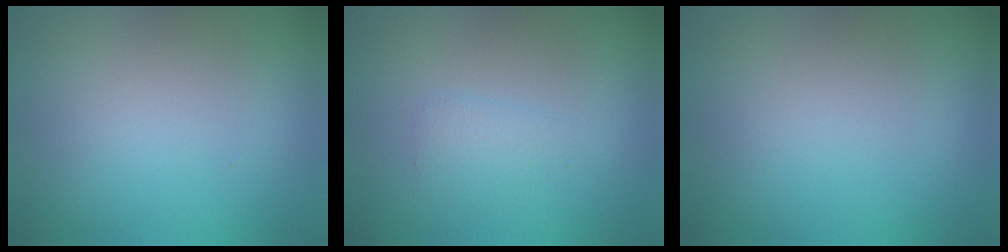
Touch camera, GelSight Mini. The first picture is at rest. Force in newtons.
{"total": 1.1, "press": 1.1, "slide": 0.0}
{"total": 0.0}